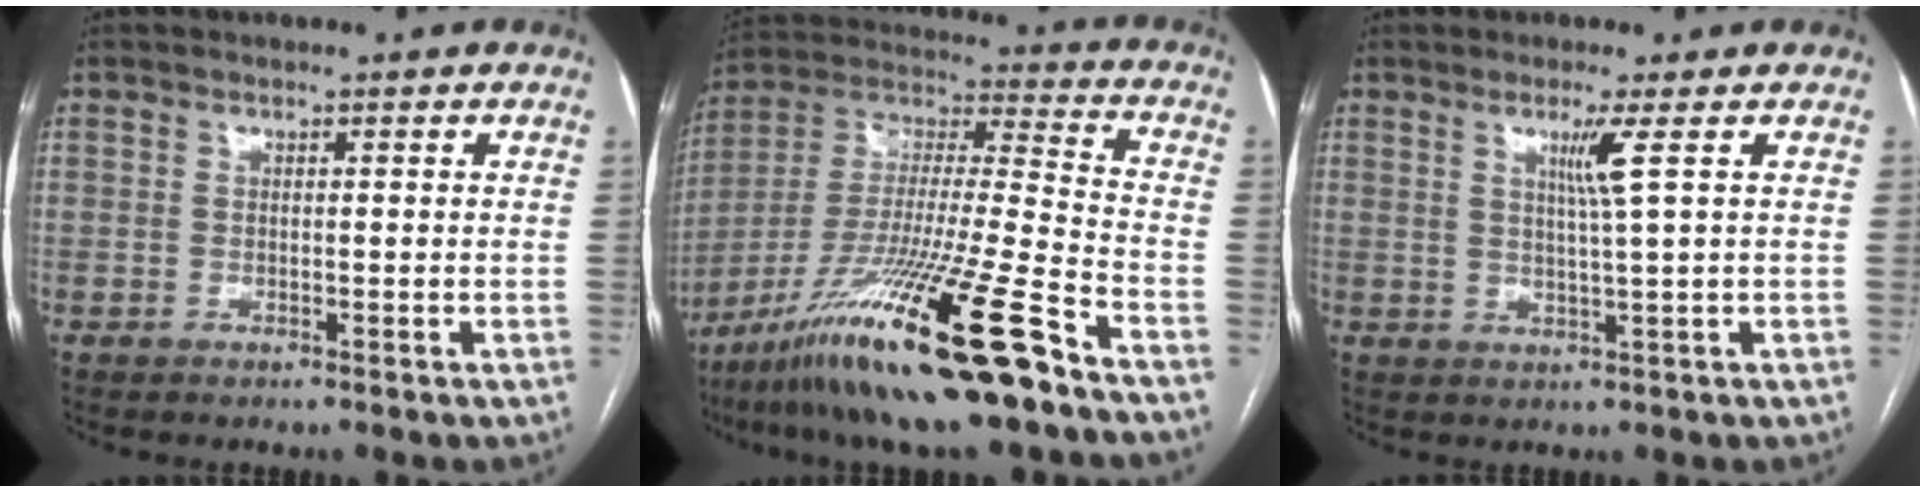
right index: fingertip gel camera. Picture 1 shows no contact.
{"total": 22.4, "force": [-14.6, 0.2, 17.0], "torque": [-0.333, -0.043, -0.270]}
{"total": 3.6, "force": [1.4, -1.3, 3.1], "torque": [-0.062, -0.008, 0.029]}